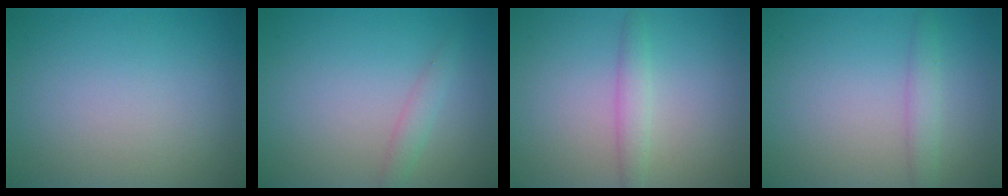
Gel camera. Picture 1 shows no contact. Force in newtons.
{"total": 1.4, "press": 1.4, "slide": 0.0}
{"total": 1.8, "press": 1.8, "slide": 0.1}
{"total": 1.8, "press": 1.8, "slide": 0.1}